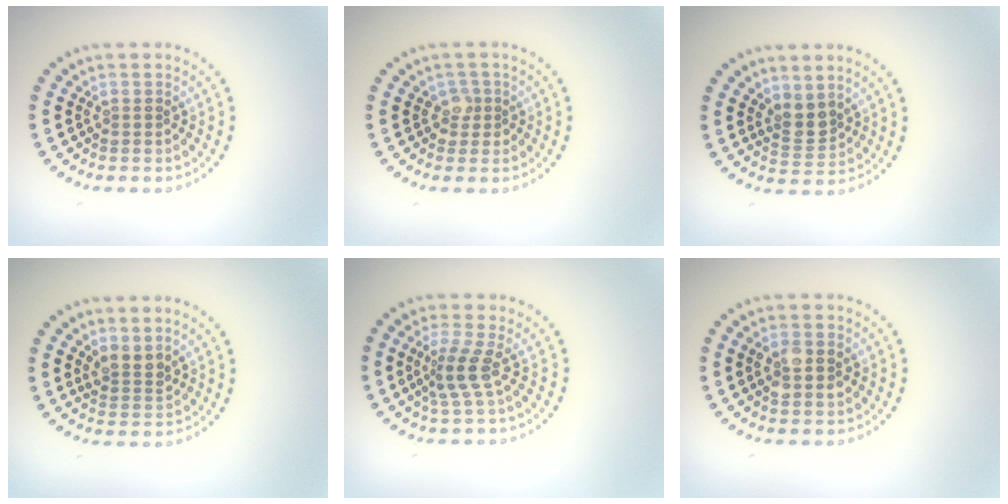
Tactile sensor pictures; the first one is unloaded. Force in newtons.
{"total": 1.6, "press": 1.4, "slide": 0.9}
{"total": 2.1, "press": 1.8, "slide": 1.2}
{"total": 2.0, "press": 1.6, "slide": 1.2}
{"total": 2.6, "press": 1.9, "slide": 1.8}
{"total": 2.6, "press": 2.6, "slide": 0.2}